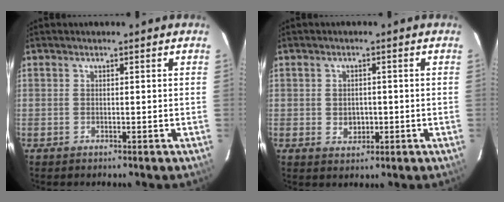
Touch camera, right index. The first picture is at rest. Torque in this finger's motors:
{"motor_torque": [0.02, -0.04, 0.01, 0.00]}